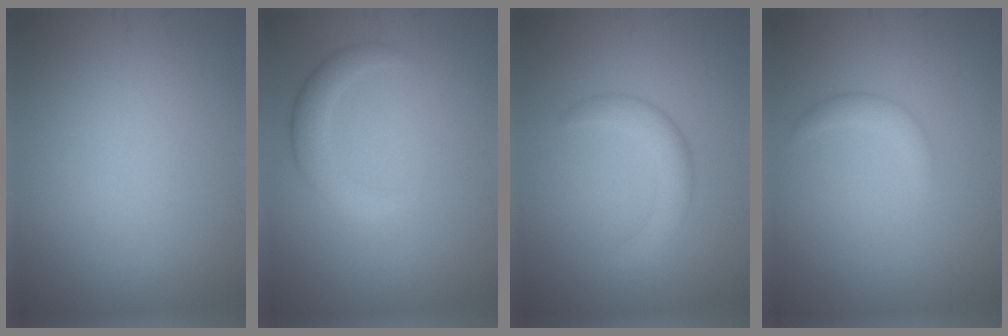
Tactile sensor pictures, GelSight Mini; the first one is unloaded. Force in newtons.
{"total": 2.8, "press": 2.8, "slide": 0.2}
{"total": 2.8, "press": 2.8, "slide": 0.3}
{"total": 1.4, "press": 1.4, "slide": 0.2}